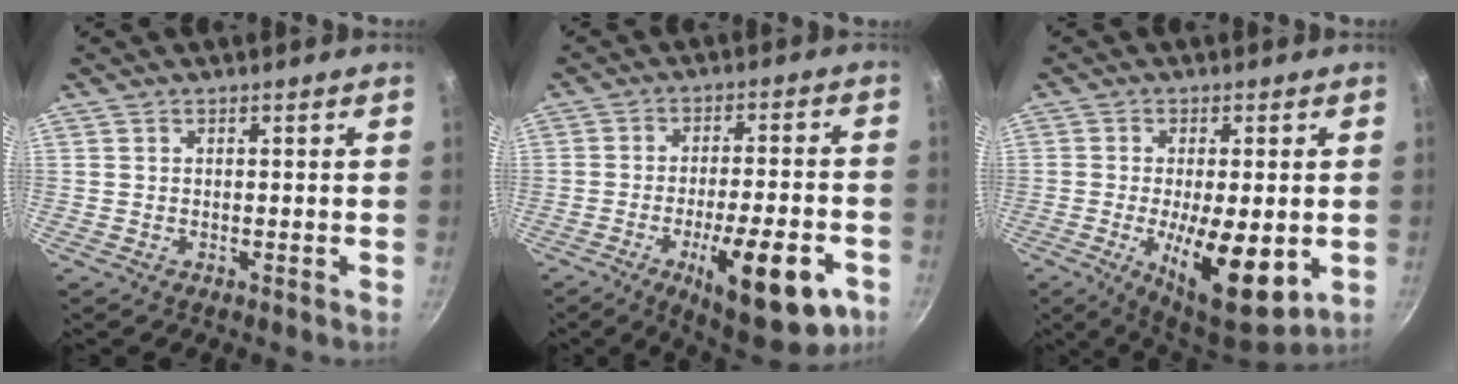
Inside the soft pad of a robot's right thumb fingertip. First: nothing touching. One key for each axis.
{"total": 17.9, "fx": -7.7, "fy": 5.8, "fz": 15.1, "tx": -0.189, "ty": 0.023, "tz": -0.103}
{"total": 14.1, "fx": -2.9, "fy": 5.0, "fz": 12.9, "tx": -0.198, "ty": -0.006, "tz": -0.037}